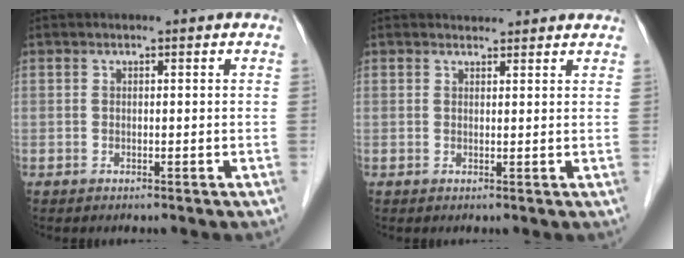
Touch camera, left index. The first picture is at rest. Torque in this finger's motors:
{"motor_torque": [0.25, -0.13, -0.02, 0.01]}